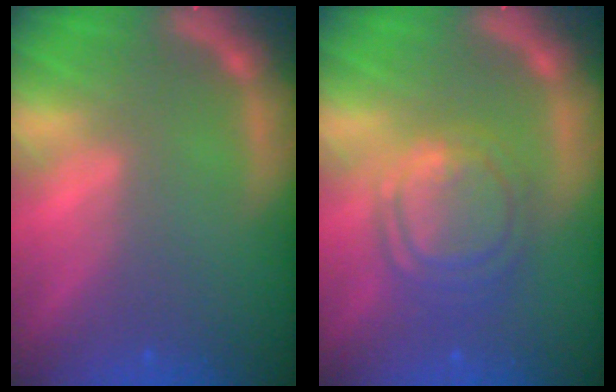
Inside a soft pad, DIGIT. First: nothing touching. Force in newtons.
{"total": 6.5}